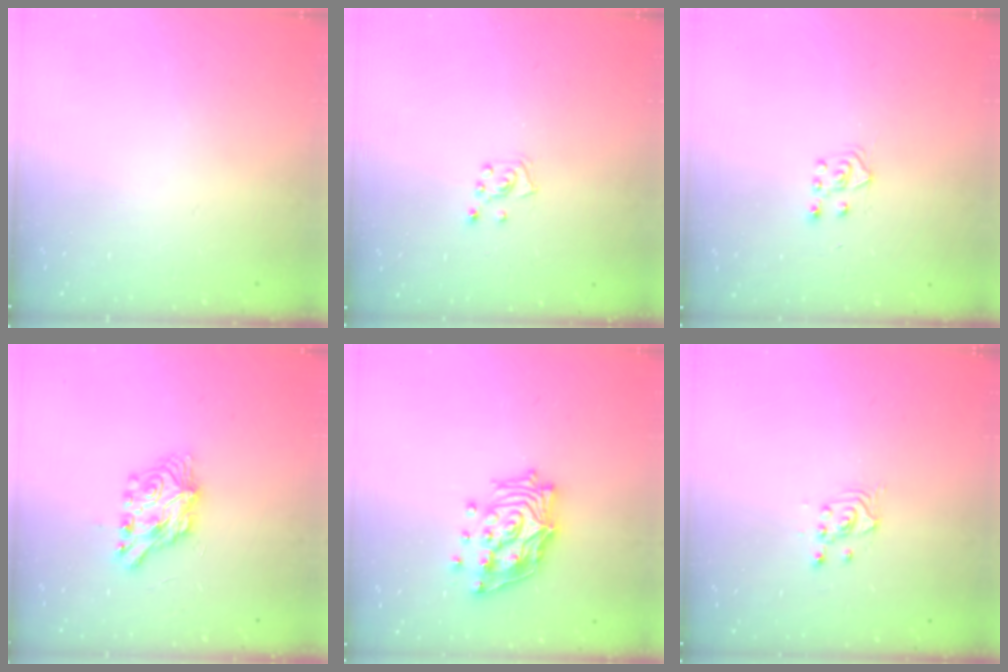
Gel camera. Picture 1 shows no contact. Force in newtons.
{"total": 5.9, "press": 5.8, "slide": 0.7}
{"total": 4.8, "press": 4.7, "slide": 0.7}
{"total": 7.1, "press": 7.1, "slide": 0.3}
{"total": 17.0, "press": 16.8, "slide": 2.2}
{"total": 2.7, "press": 2.7, "slide": 0.3}